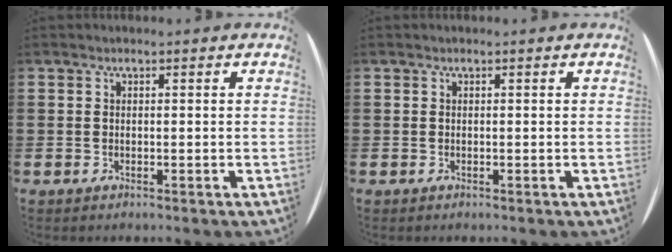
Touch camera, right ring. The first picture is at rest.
{"total": 0.0}